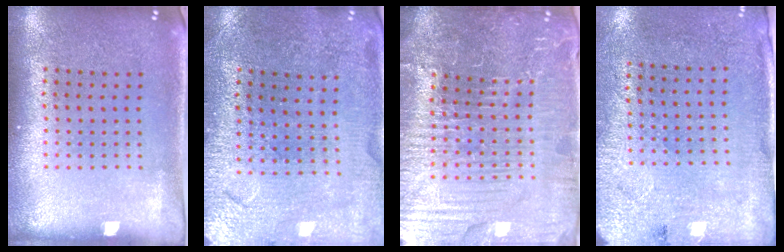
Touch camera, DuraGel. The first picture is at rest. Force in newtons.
{"total": 1.3, "press": 1.3, "slide": 0.1}
{"total": 5.9, "press": 5.4, "slide": 2.4}
{"total": 2.7, "press": 2.2, "slide": 1.5}